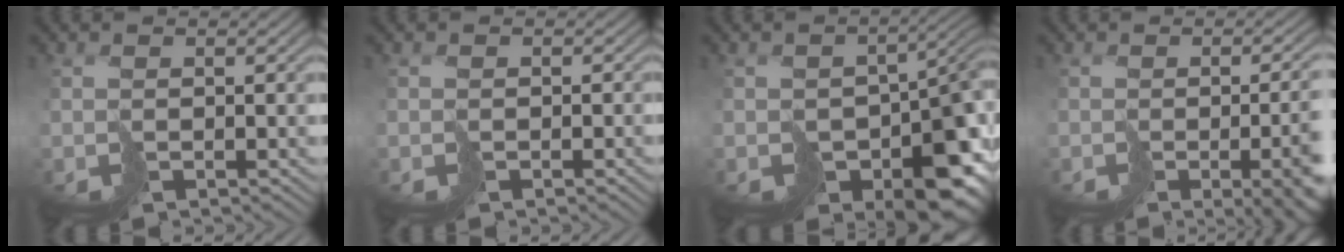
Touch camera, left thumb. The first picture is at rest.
{"total": 0.9, "force": [-0.5, 0.8, -0.1], "torque": [0.003, -0.001, -0.009]}
{"total": 12.2, "force": [-5.0, 7.5, 8.1], "torque": [-0.090, -0.042, -0.061]}
{"total": 13.1, "force": [-4.1, 5.6, 11.1], "torque": [-0.102, -0.022, -0.027]}